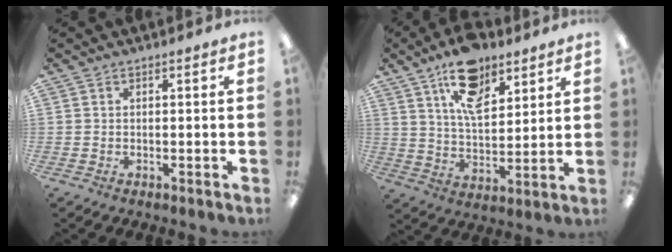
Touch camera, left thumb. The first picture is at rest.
{"total": 13.9, "force": [8.8, 7.0, 8.2], "torque": [-0.133, -0.031, 0.155]}